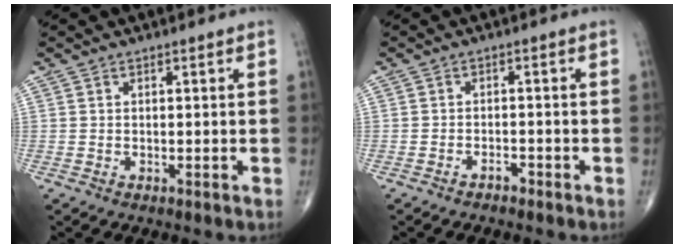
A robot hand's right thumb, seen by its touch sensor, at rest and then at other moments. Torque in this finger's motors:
{"motor_torque": [-0.19, 0.02, -0.21, -0.08, 0.02]}